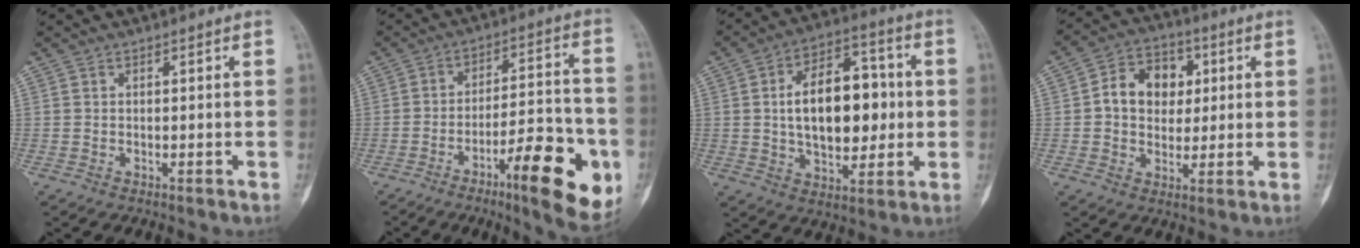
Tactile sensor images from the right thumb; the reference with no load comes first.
{"total": 18.3, "force": [-7.4, 4.9, 16.0], "torque": [-0.210, 0.033, -0.104]}
{"total": 17.5, "force": [0.9, 10.3, 14.2], "torque": [-0.188, 0.022, 0.016]}
{"total": 10.8, "force": [1.7, 8.5, 6.5], "torque": [-0.064, 0.012, 0.021]}